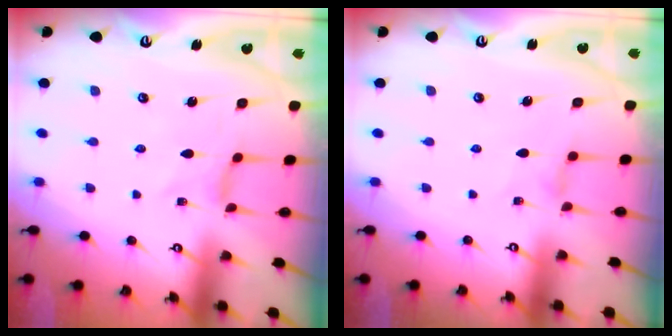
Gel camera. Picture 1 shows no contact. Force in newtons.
{"total": 0.9, "press": 0.8, "slide": 0.3}